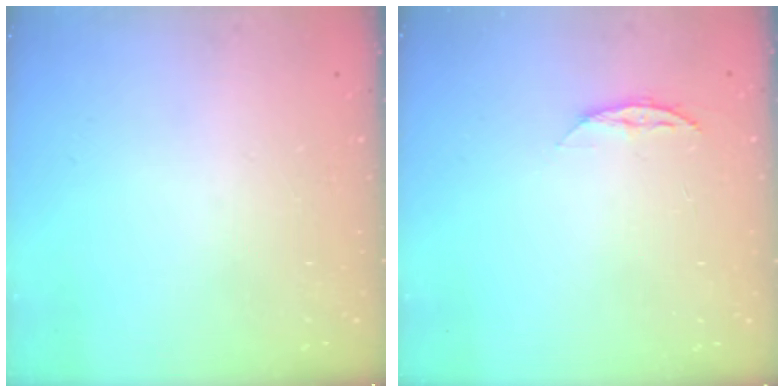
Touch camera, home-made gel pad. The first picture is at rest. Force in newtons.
{"total": 5.1, "press": 5.1, "slide": 0.7}